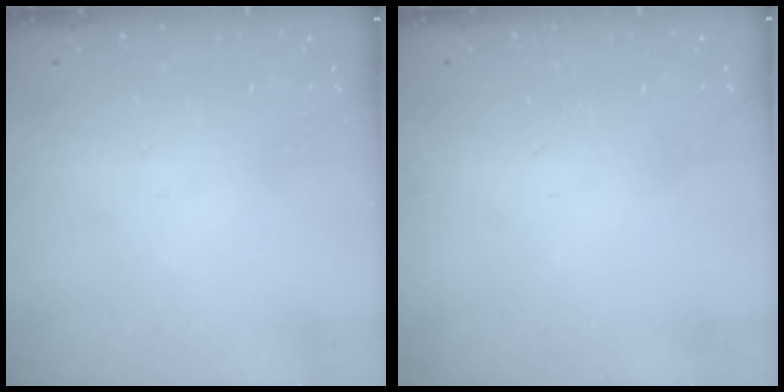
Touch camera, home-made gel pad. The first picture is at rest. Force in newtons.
{"total": 0.9, "press": 0.9, "slide": 0.1}